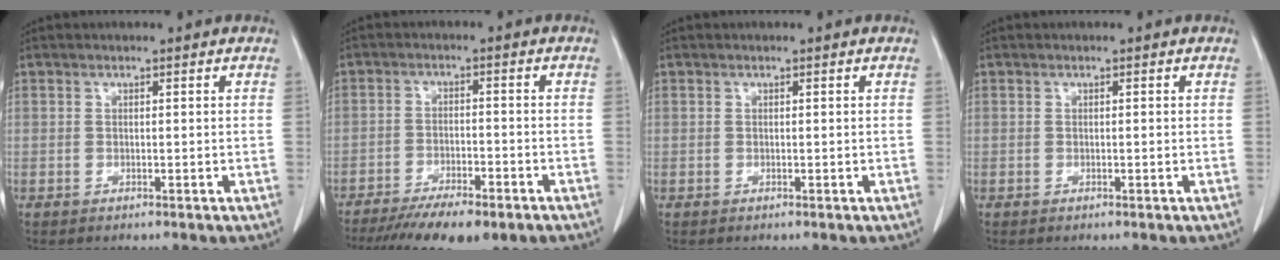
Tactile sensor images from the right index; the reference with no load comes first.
{"total": 11.6, "force": [-8.8, 2.9, 7.0], "torque": [-0.101, -0.014, -0.134]}
{"total": 0.0}
{"total": 0.0}